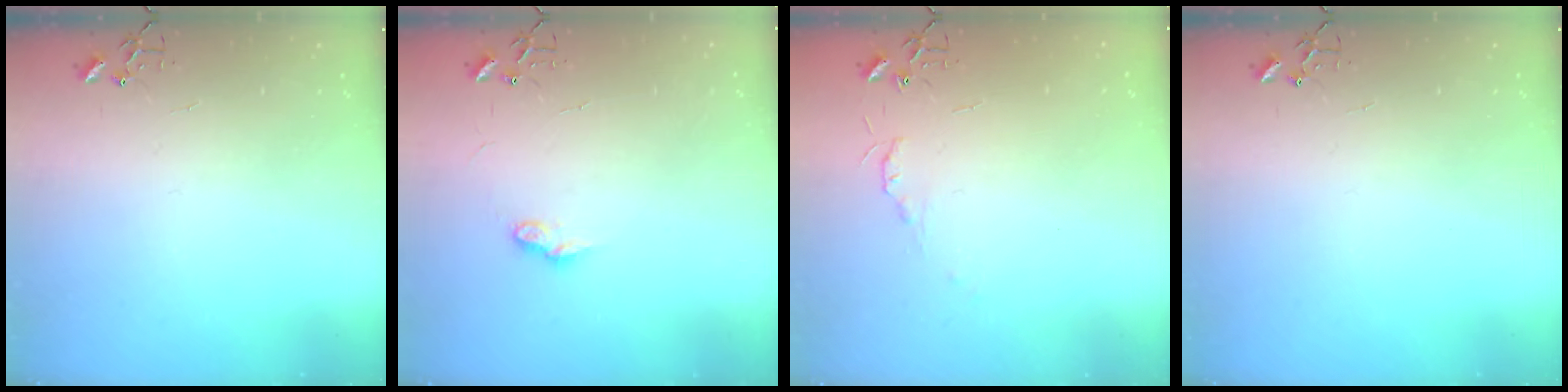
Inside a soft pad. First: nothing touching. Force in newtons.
{"total": 6.9, "press": 6.9, "slide": 0.2}
{"total": 4.8, "press": 4.8, "slide": 0.7}
{"total": 0.0}